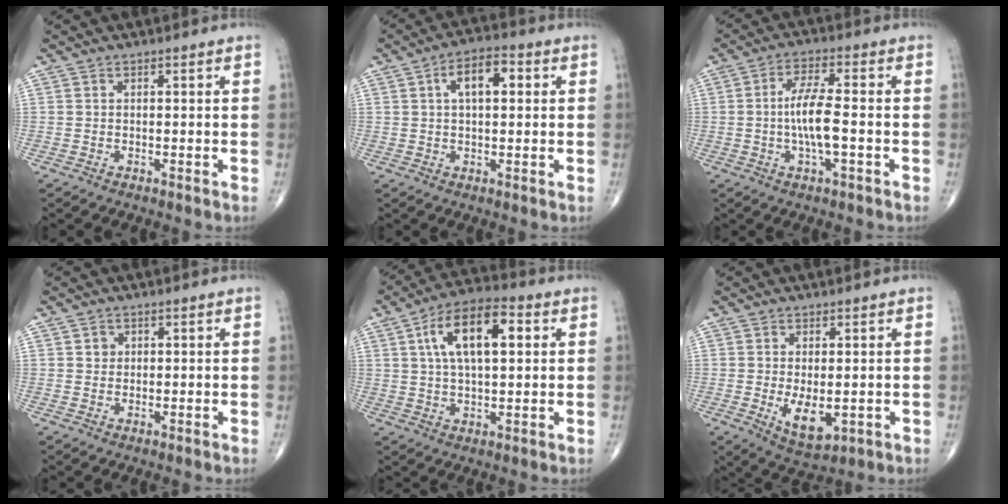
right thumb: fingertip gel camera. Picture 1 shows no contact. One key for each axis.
{"total": 7.3, "fx": 1.8, "fy": 3.6, "fz": 6.1, "tx": -0.090, "ty": 0.014, "tz": 0.024}
{"total": 7.9, "fx": -1.1, "fy": 1.9, "fz": 7.6, "tx": -0.155, "ty": 0.011, "tz": -0.025}
{"total": 1.5, "fx": 0.4, "fy": 1.3, "fz": 0.4, "tx": 0.002, "ty": 0.000, "tz": 0.004}
{"total": 13.6, "fx": 3.7, "fy": 6.2, "fz": 11.5, "tx": -0.191, "ty": 0.013, "tz": 0.057}
{"total": 7.0, "fx": -1.1, "fy": 3.4, "fz": 6.0, "tx": -0.090, "ty": -0.017, "tz": -0.006}